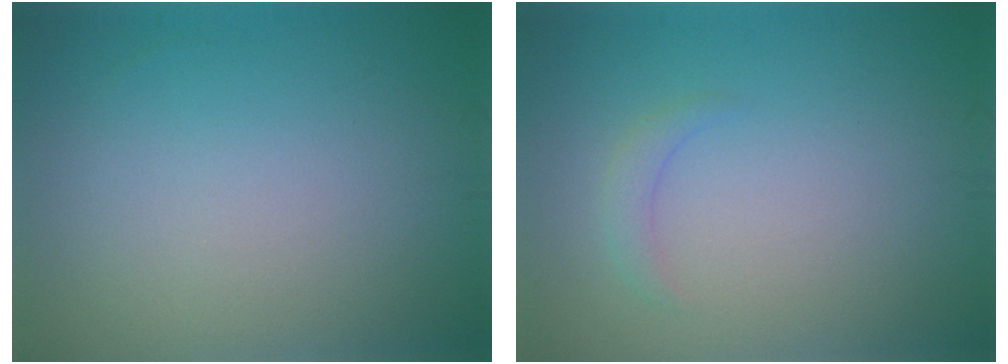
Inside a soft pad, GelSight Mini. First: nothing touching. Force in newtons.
{"total": 1.1, "press": 1.1, "slide": 0.1}